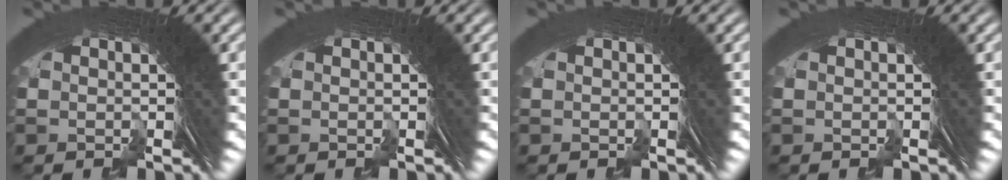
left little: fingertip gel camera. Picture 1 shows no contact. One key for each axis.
{"total": 0.0}
{"total": 0.0}
{"total": 0.0}